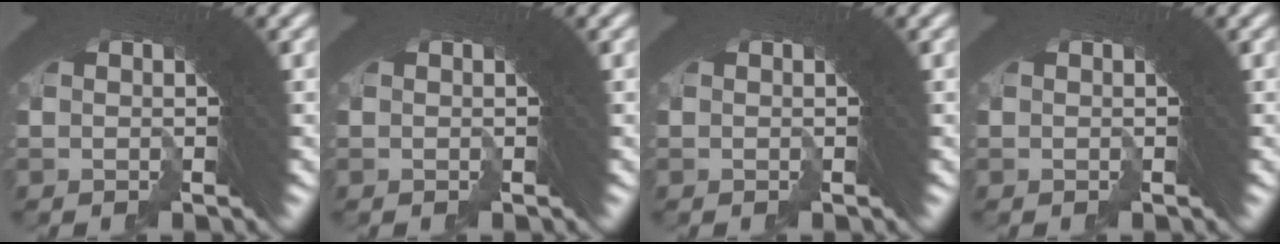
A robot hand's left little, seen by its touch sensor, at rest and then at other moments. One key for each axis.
{"total": 0.0}
{"total": 0.0}
{"total": 0.0}